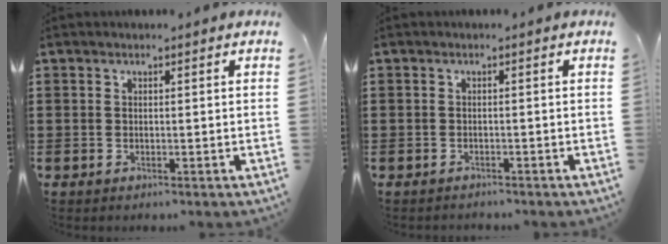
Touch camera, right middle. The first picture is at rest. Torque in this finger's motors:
{"motor_torque": [-0.58, 0.30, -0.15, -0.06]}